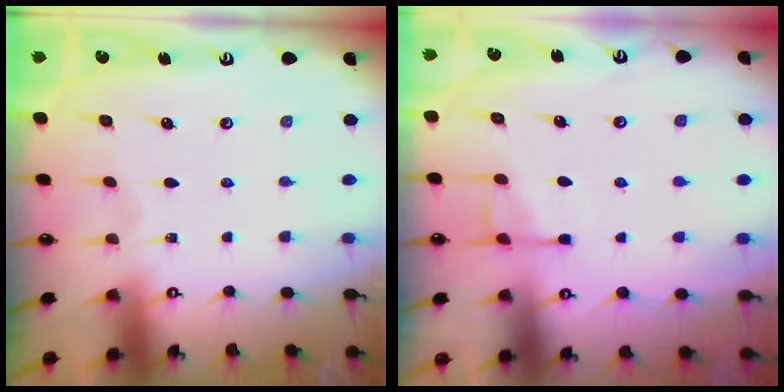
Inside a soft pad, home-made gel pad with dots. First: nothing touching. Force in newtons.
{"total": 5.1, "press": 5.1, "slide": 0.5}